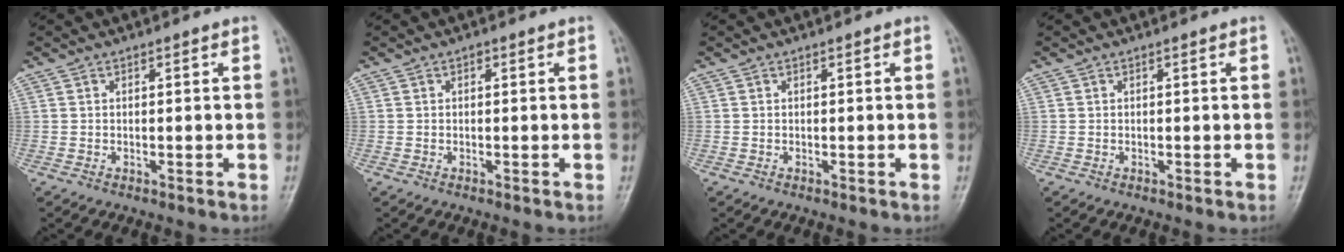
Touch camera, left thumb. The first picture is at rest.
{"total": 0.5, "force": [0.2, 0.4, 0.3], "torque": [0.000, 0.001, 0.000]}
{"total": 0.0}
{"total": 0.0}